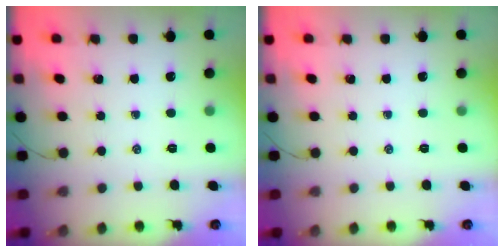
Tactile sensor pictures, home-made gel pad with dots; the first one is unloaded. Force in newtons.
{"total": 0.0}